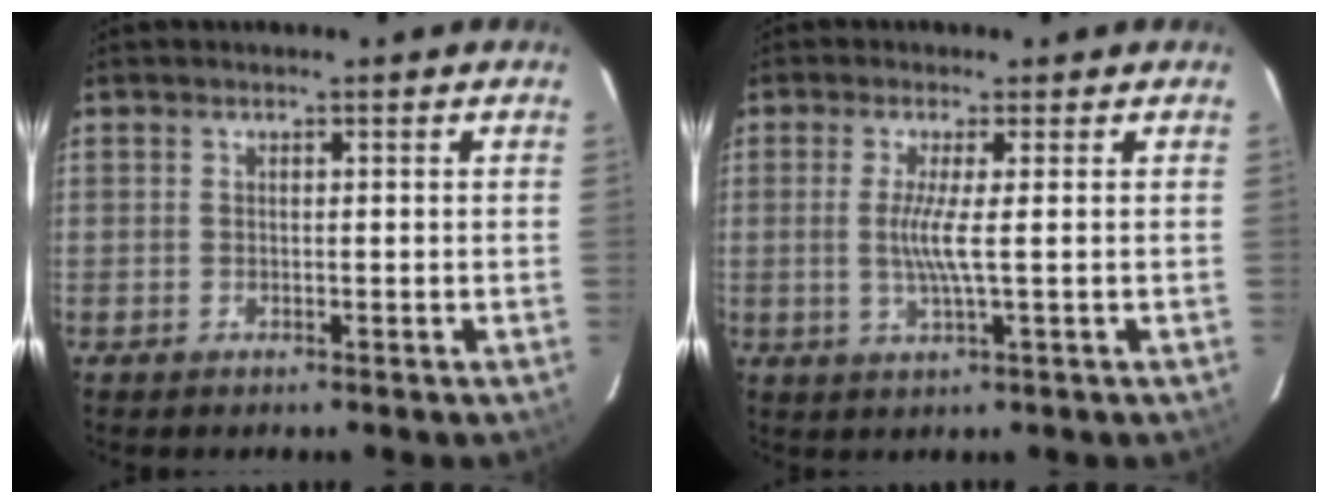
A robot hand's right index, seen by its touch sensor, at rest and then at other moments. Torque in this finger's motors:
{"motor_torque": [0.65, -0.08, 0.47, 0.12]}